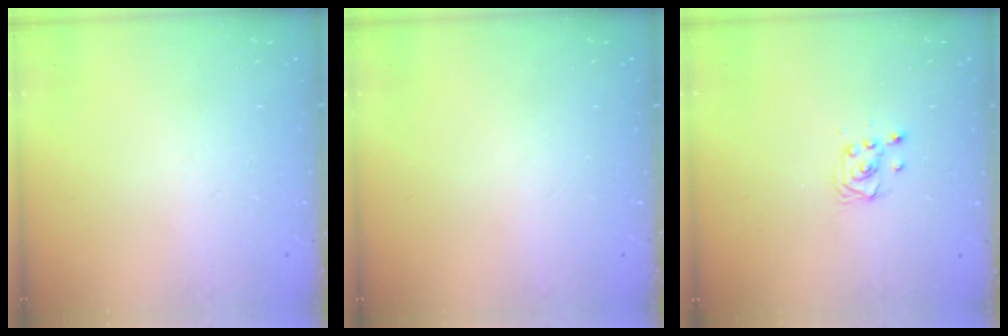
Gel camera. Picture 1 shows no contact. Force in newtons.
{"total": 0.0}
{"total": 2.9, "press": 2.9, "slide": 0.4}